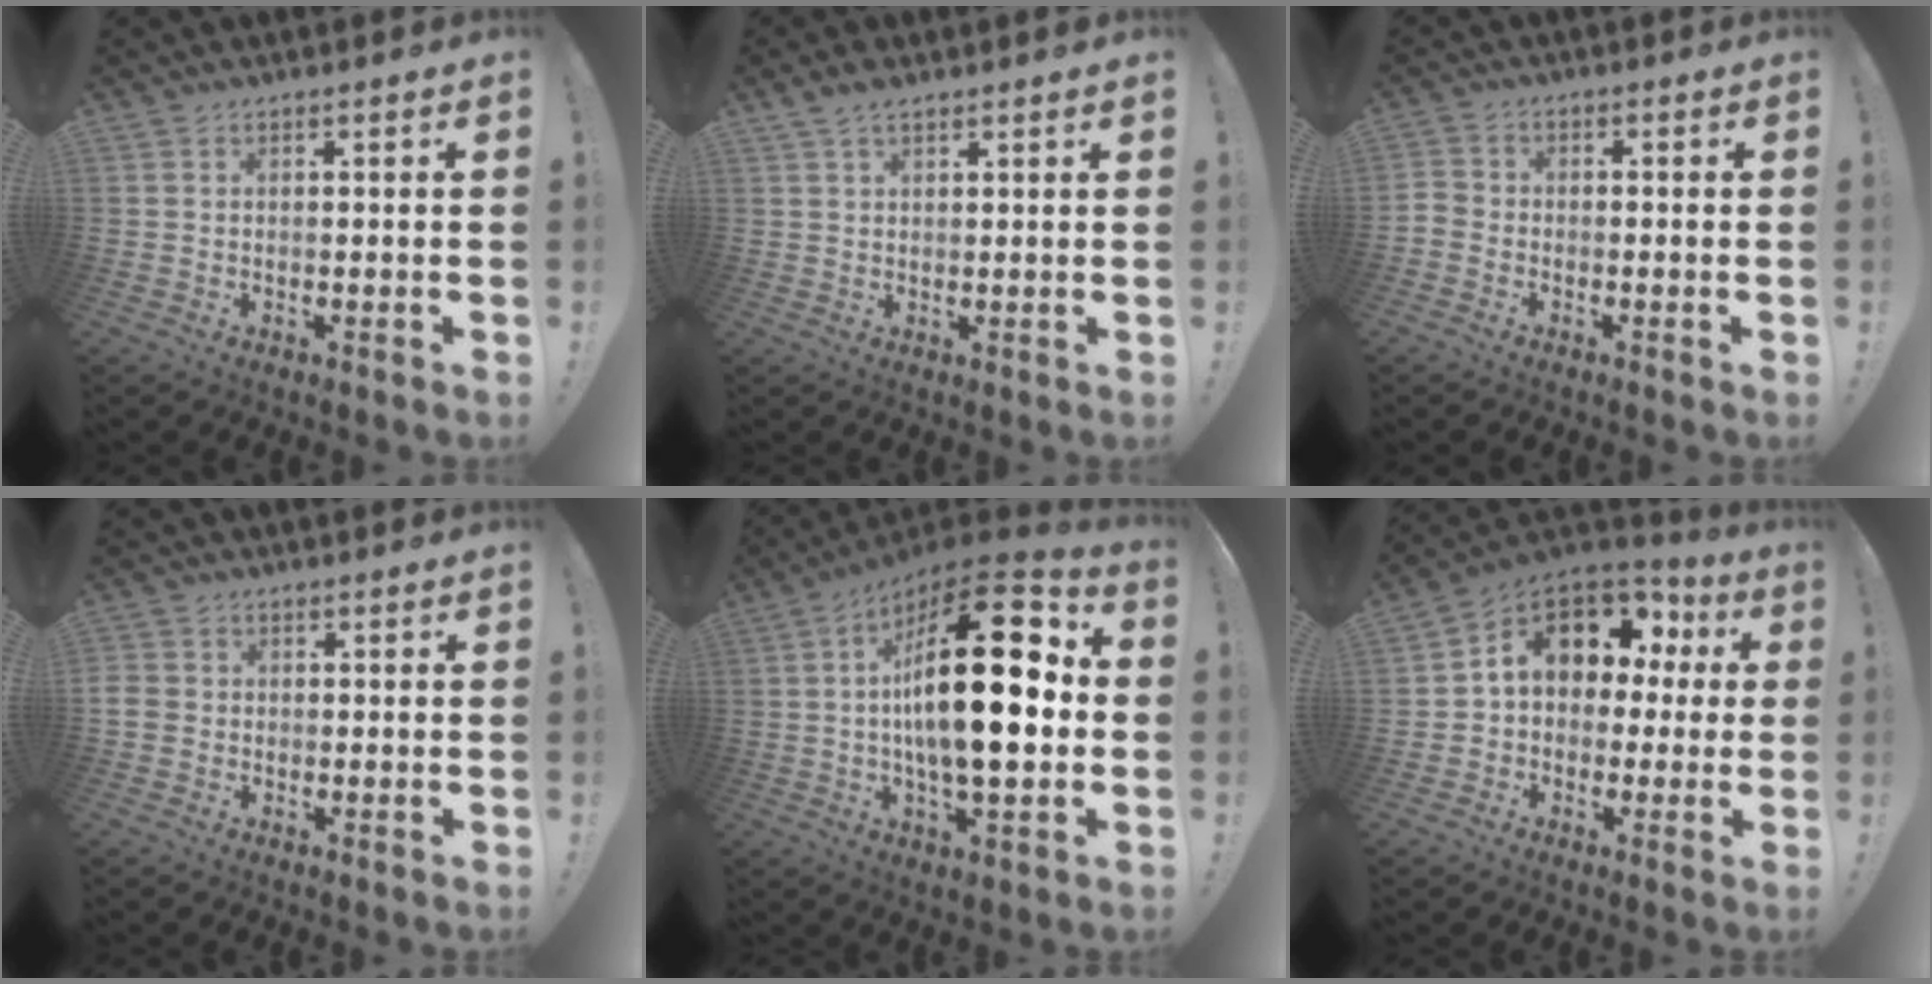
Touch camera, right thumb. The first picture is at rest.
{"total": 3.3, "force": [2.6, 1.1, 1.7], "torque": [-0.032, -0.010, 0.047]}
{"total": 2.8, "force": [-2.0, 1.7, 0.9], "torque": [-0.019, 0.008, -0.039]}
{"total": 2.8, "force": [-0.8, 2.4, 1.2], "torque": [-0.028, 0.005, -0.014]}
{"total": 25.5, "force": [1.3, 8.8, 23.9], "torque": [-0.386, -0.010, 0.009]}
{"total": 11.8, "force": [4.1, 8.6, 6.9], "torque": [-0.106, -0.015, 0.076]}